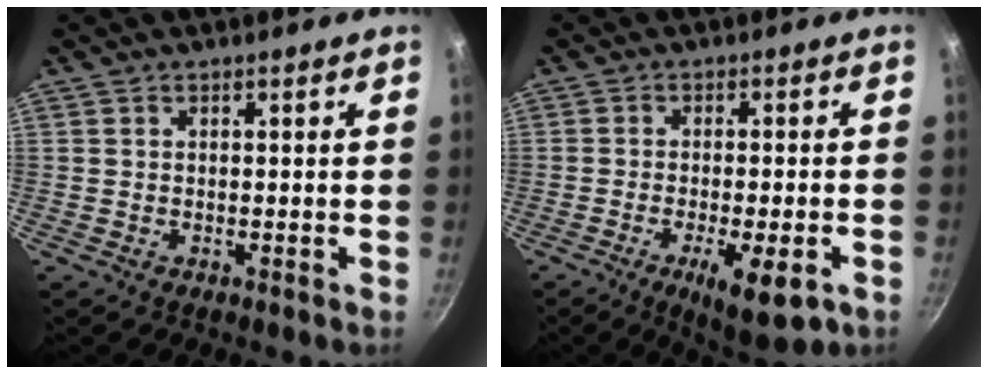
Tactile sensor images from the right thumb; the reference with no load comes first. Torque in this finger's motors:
{"motor_torque": [-0.05, 0.53, -0.07, -0.19, 0.22]}